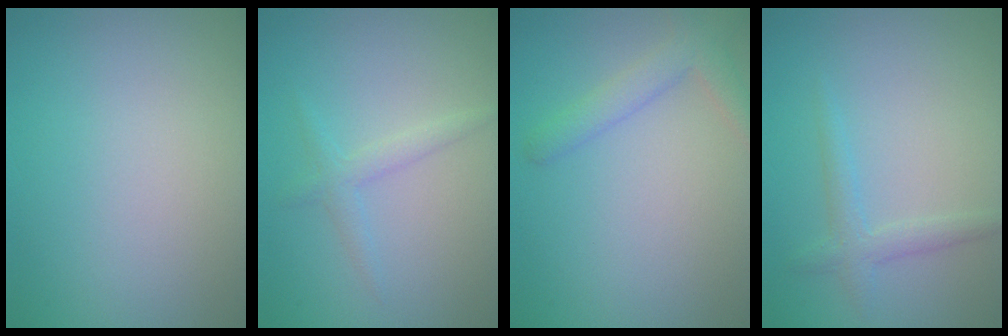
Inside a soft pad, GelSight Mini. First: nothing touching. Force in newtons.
{"total": 1.5, "press": 1.5, "slide": 0.1}
{"total": 2.6, "press": 2.6, "slide": 0.2}
{"total": 1.8, "press": 1.8, "slide": 0.0}